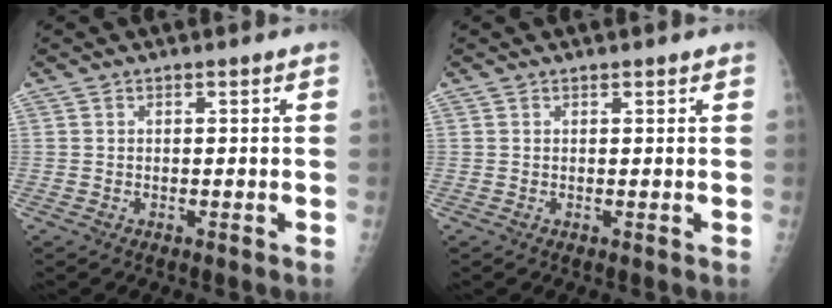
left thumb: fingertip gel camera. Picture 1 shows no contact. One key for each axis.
{"total": 0.6, "fx": 0.5, "fy": 0.2, "fz": 0.3, "tx": -0.005, "ty": -0.001, "tz": 0.006}